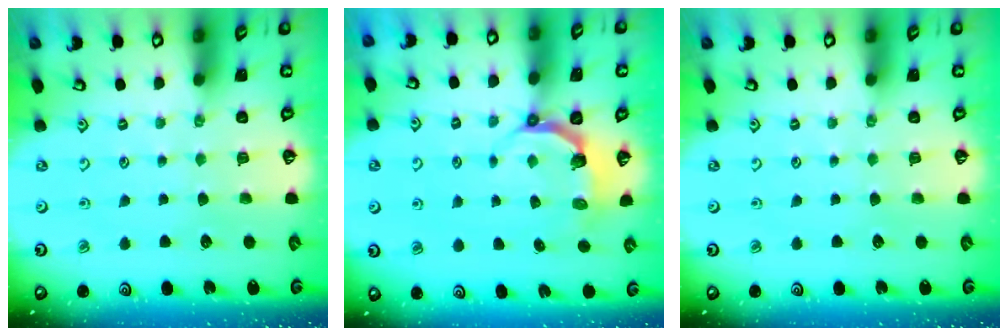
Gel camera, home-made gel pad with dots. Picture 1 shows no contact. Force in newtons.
{"total": 4.6, "press": 3.0, "slide": 3.5}
{"total": 0.0}